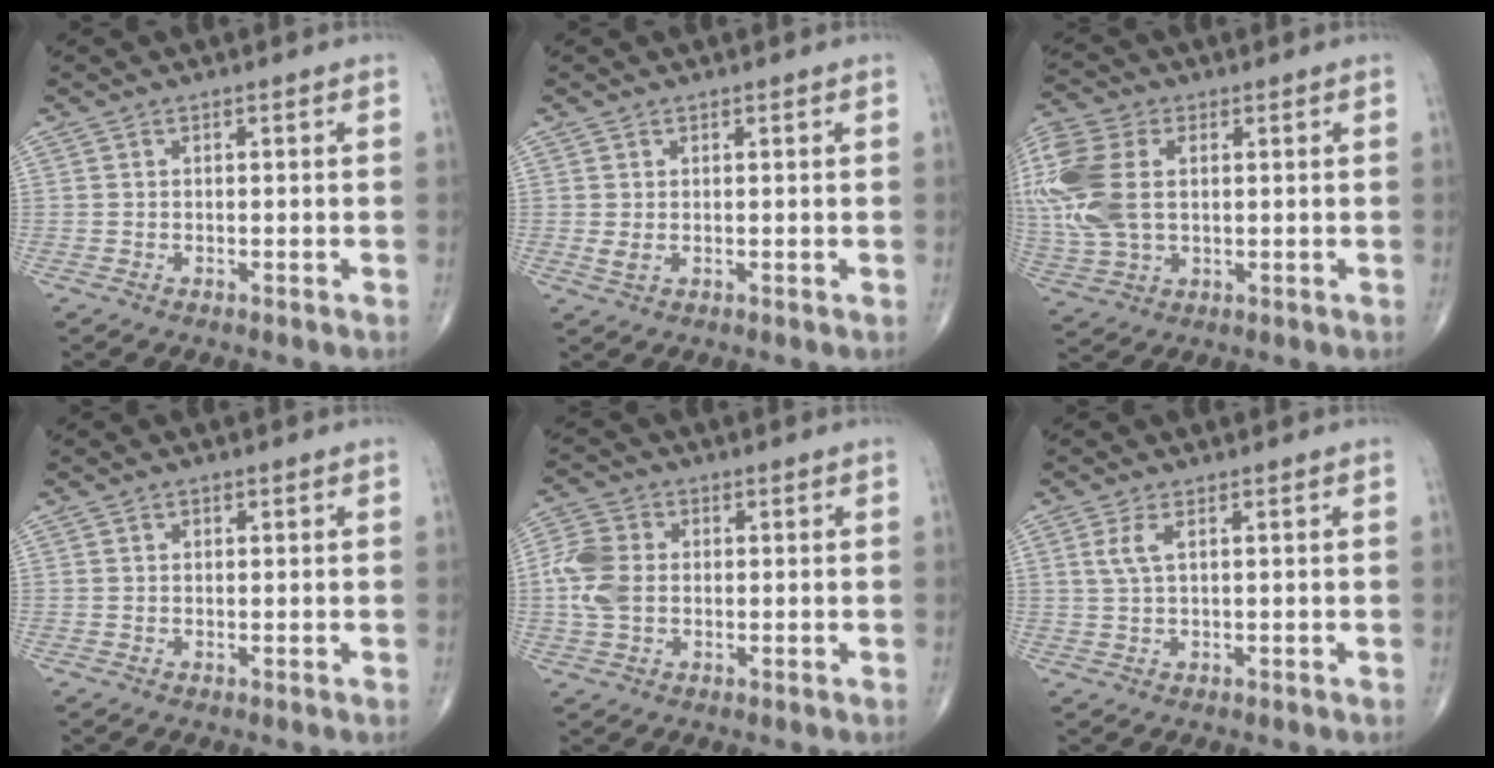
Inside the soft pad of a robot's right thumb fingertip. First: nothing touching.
{"total": 1.4, "force": [0.3, 0.8, 1.2], "torque": [-0.022, -0.005, 0.008]}
{"total": 16.6, "force": [2.0, 10.6, 12.6], "torque": [-0.322, 0.006, 0.043]}
{"total": 0.8, "force": [0.4, 0.7, 0.4], "torque": [0.000, -0.001, 0.005]}
{"total": 7.6, "force": [-0.2, 5.5, 5.2], "torque": [-0.121, 0.011, -0.008]}
{"total": 2.9, "force": [1.0, 1.0, 2.6], "torque": [-0.066, 0.004, 0.028]}